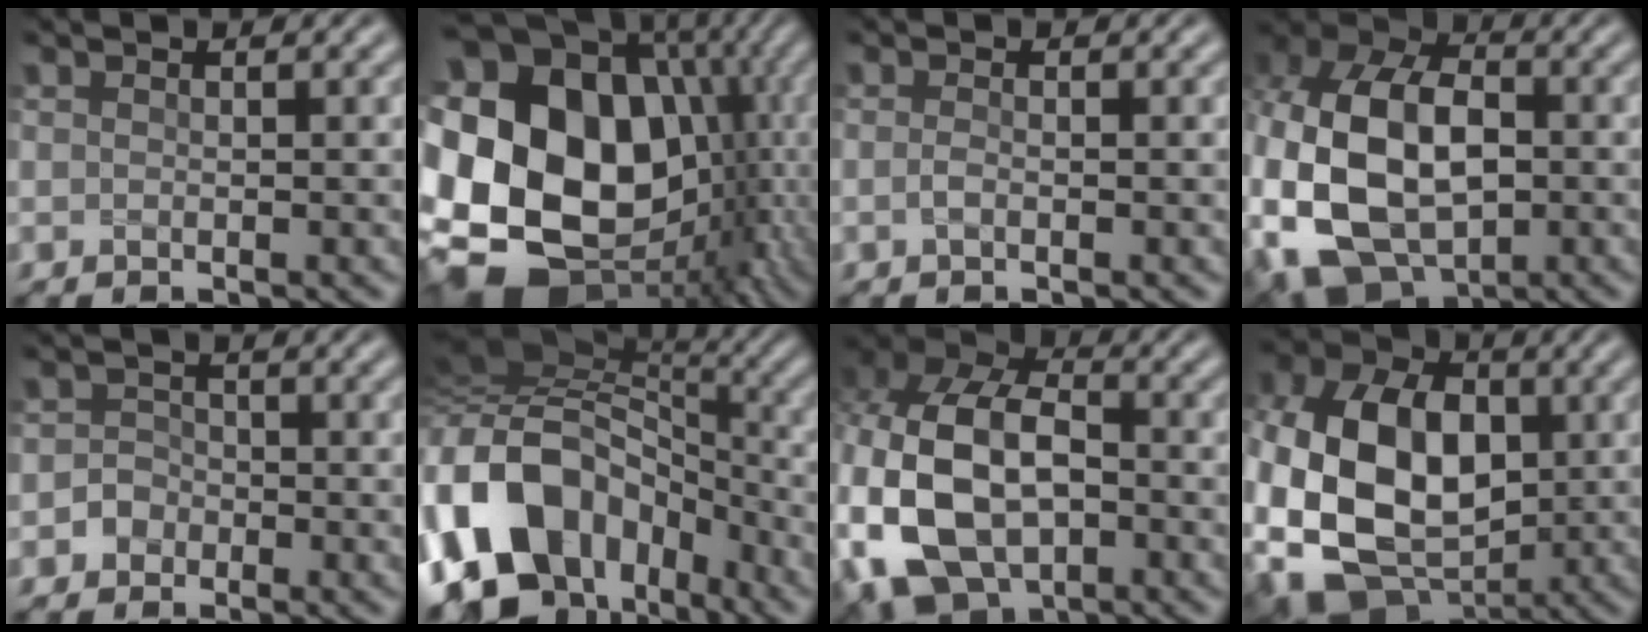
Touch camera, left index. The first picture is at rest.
{"total": 21.1, "force": [-1.4, 16.0, 13.6], "torque": [-0.258, 0.005, -0.005]}
{"total": 0.7, "force": [-0.3, 0.2, 0.6], "torque": [-0.018, 0.003, -0.007]}
{"total": 14.4, "force": [-1.9, 10.3, 9.9], "torque": [-0.229, -0.007, -0.036]}
{"total": 1.7, "force": [-0.8, 1.4, 0.3], "torque": [0.009, 0.009, -0.023]}
{"total": 15.7, "force": [-5.0, 11.6, 9.3], "torque": [-0.204, 0.012, -0.105]}
{"total": 15.7, "force": [-3.0, 11.1, 10.7], "torque": [-0.257, -0.021, -0.047]}
{"total": 14.5, "force": [-2.4, 10.3, 9.9], "torque": [-0.212, 0.001, -0.040]}